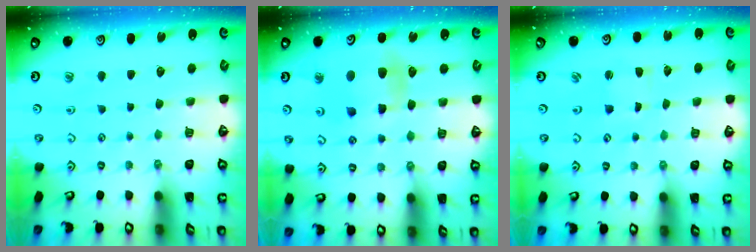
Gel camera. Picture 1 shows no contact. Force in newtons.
{"total": 7.6, "press": 7.5, "slide": 1.0}
{"total": 0.8, "press": 0.8, "slide": 0.1}